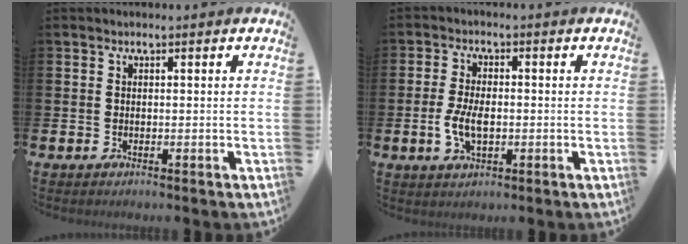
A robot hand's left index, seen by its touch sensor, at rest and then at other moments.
{"total": 4.6, "force": [-0.6, 2.5, 3.9], "torque": [-0.067, 0.000, -0.014]}